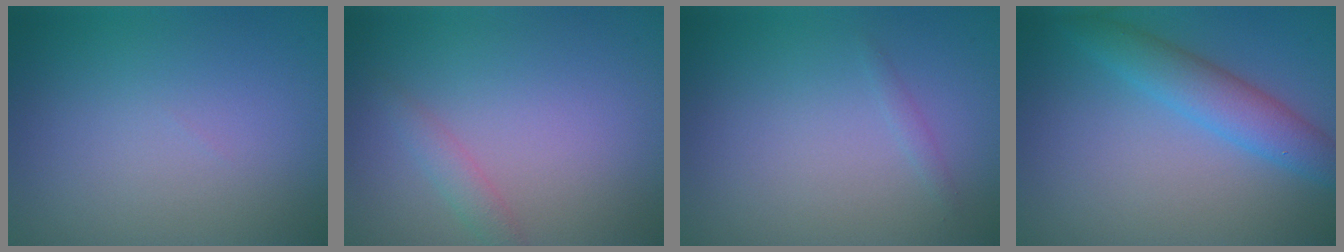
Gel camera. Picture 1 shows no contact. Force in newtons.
{"total": 1.5, "press": 1.5, "slide": 0.0}
{"total": 0.6, "press": 0.6, "slide": 0.0}
{"total": 3.9, "press": 3.9, "slide": 0.1}